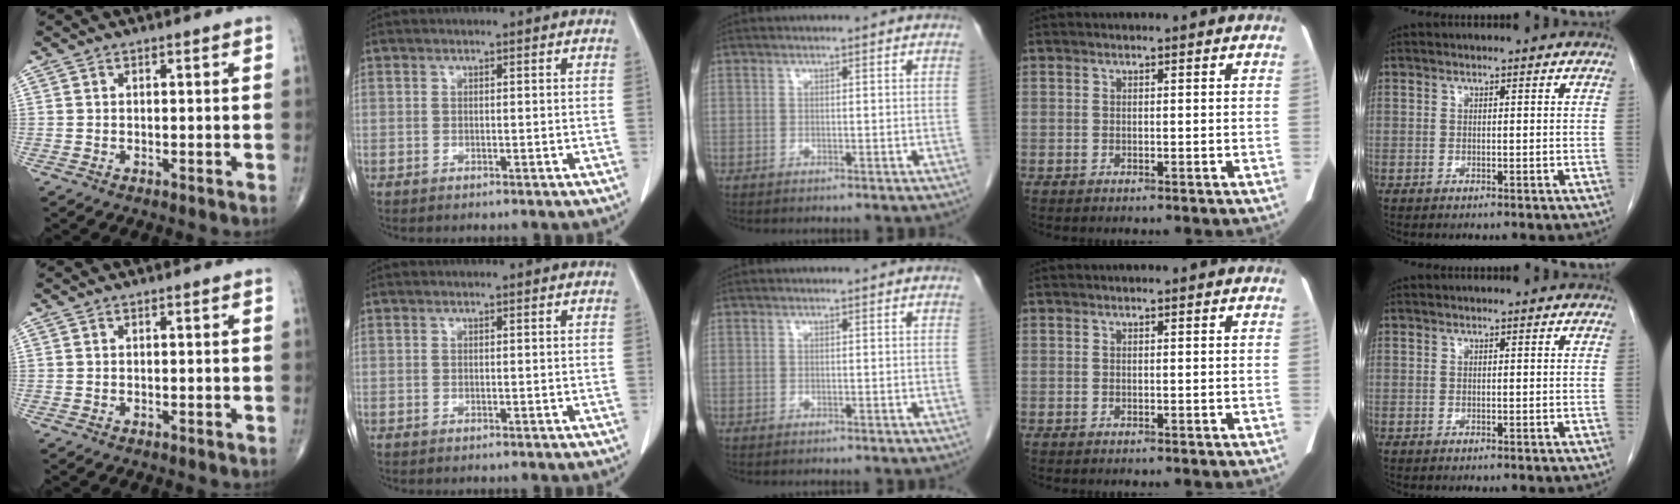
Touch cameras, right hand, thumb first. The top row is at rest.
{}